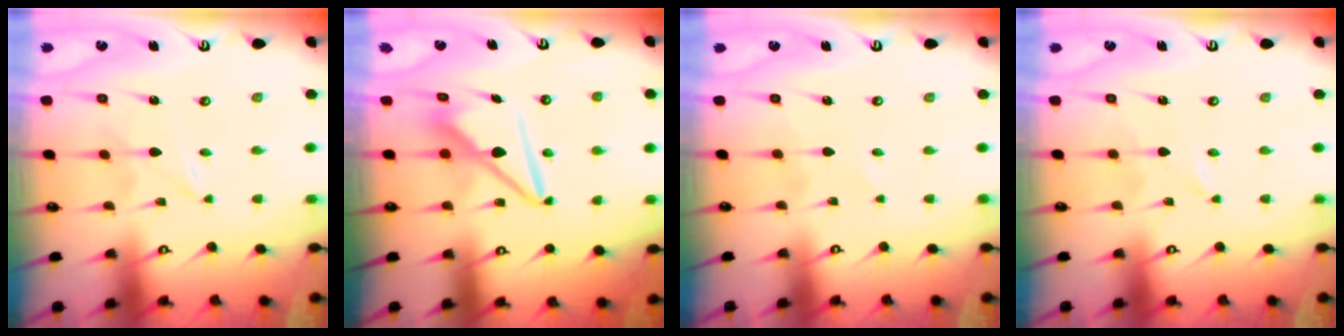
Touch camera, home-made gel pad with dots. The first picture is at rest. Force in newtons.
{"total": 9.3, "press": 9.3, "slide": 0.9}
{"total": 0.9, "press": 0.9, "slide": 0.2}
{"total": 0.0}